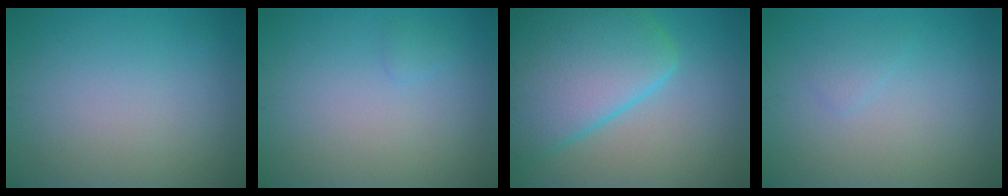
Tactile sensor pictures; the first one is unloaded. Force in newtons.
{"total": 0.6, "press": 0.6, "slide": 0.1}
{"total": 10.6, "press": 10.6, "slide": 0.4}
{"total": 0.9, "press": 0.9, "slide": 0.0}